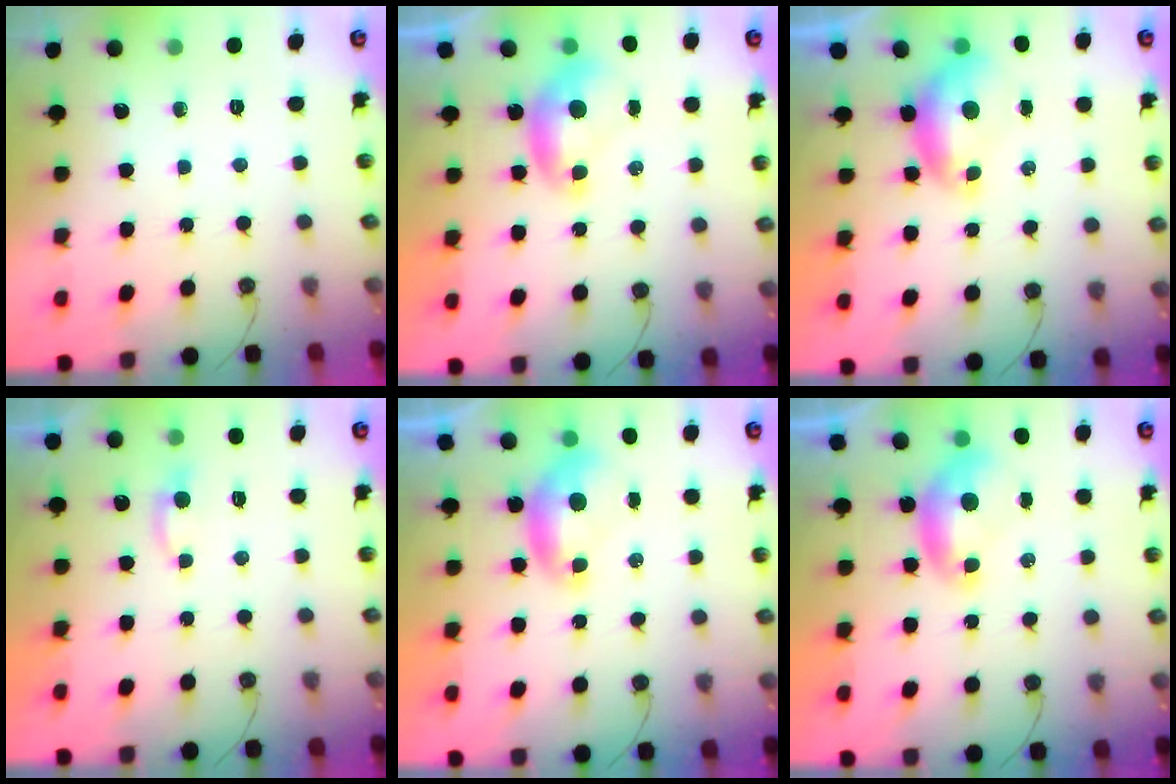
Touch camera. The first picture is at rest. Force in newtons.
{"total": 0.0}
{"total": 0.0}
{"total": 3.7, "press": 3.6, "slide": 0.4}
{"total": 0.0}
{"total": 0.0}